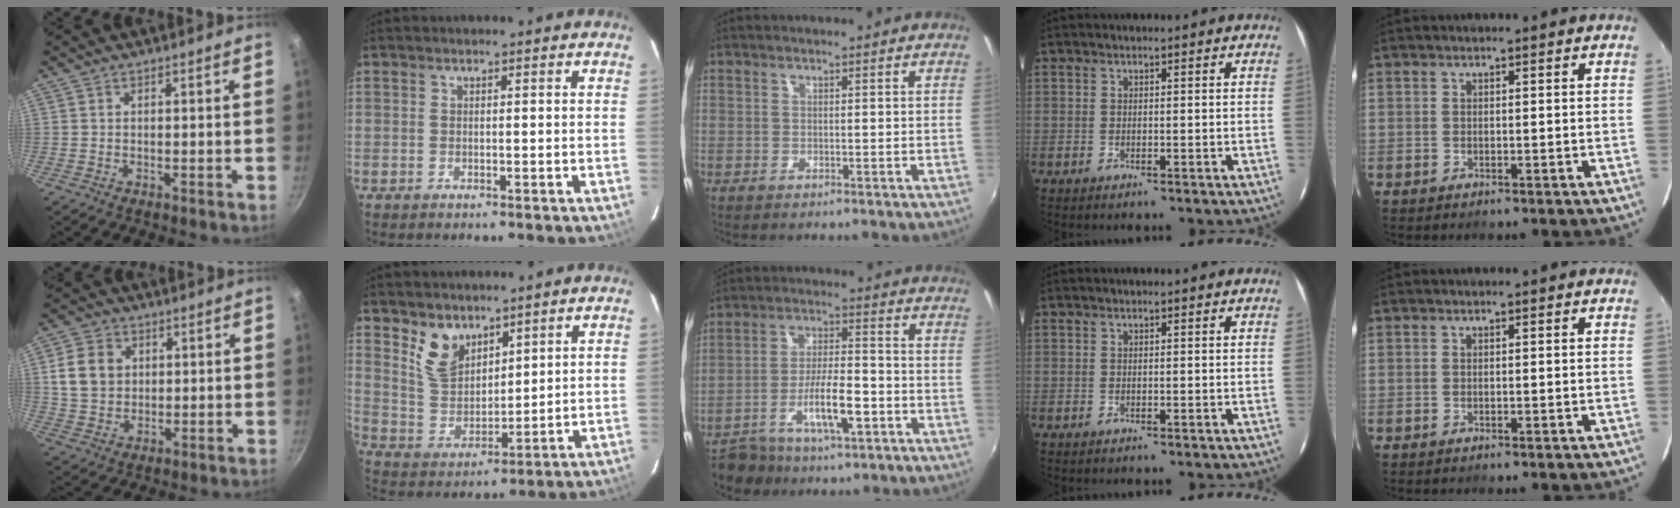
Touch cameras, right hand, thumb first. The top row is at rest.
{"thumb": {"total": 8.6, "force": [1.8, 7.0, 4.7], "torque": [-0.068, 0.000, 0.033]}, "index": {"total": 8.2, "force": [5.7, 4.7, 3.6], "torque": [-0.063, 0.003, 0.122]}, "middle": {"total": 11.7, "force": [-5.9, 5.1, 8.7], "torque": [-0.168, 0.007, -0.090]}}